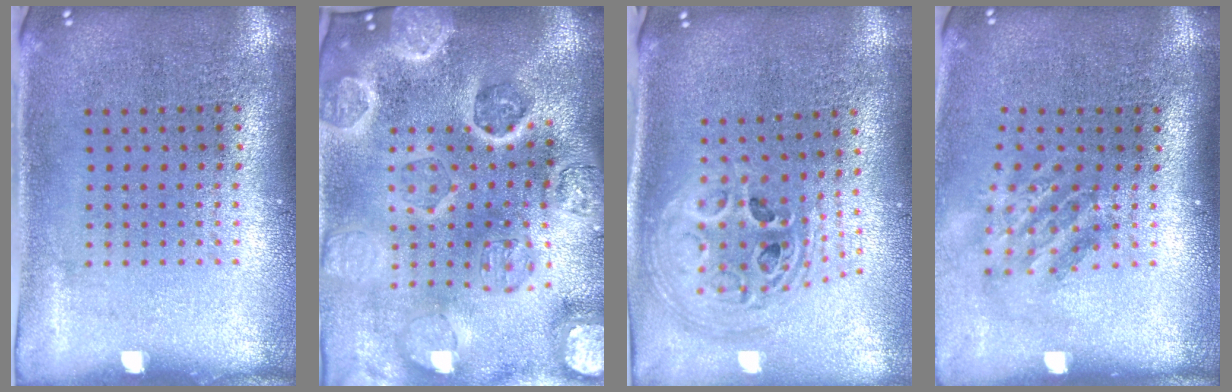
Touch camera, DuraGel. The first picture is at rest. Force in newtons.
{"total": 5.4, "press": 4.6, "slide": 2.7}
{"total": 2.5, "press": 1.9, "slide": 1.6}
{"total": 1.7, "press": 1.2, "slide": 1.2}